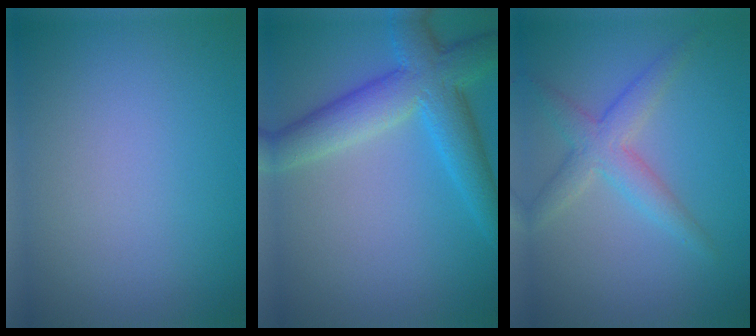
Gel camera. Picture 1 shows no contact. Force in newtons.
{"total": 5.4, "press": 5.4, "slide": 0.4}
{"total": 3.4, "press": 3.4, "slide": 0.1}